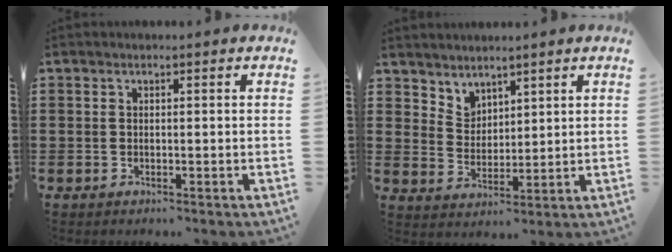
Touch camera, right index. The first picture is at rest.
{"total": 3.8, "force": [3.4, 1.8, -0.4], "torque": [-0.007, -0.007, 0.066]}